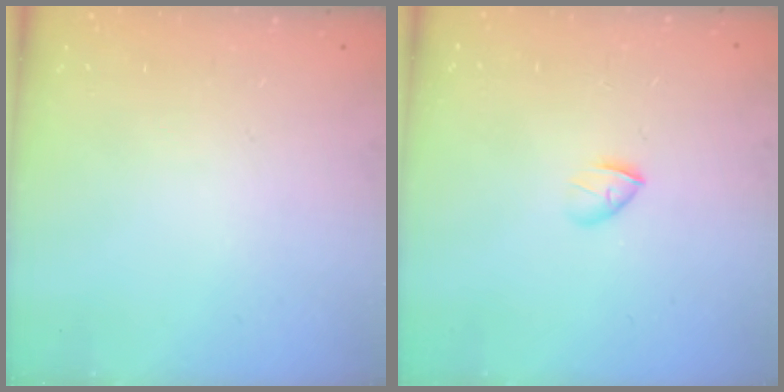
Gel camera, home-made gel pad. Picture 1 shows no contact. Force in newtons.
{"total": 2.6, "press": 2.5, "slide": 0.8}